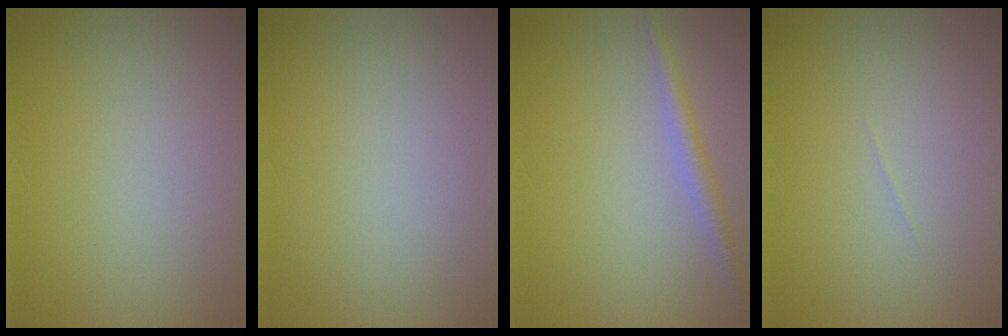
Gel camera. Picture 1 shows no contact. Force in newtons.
{"total": 0.0}
{"total": 1.8, "press": 1.8, "slide": 0.1}
{"total": 0.0}